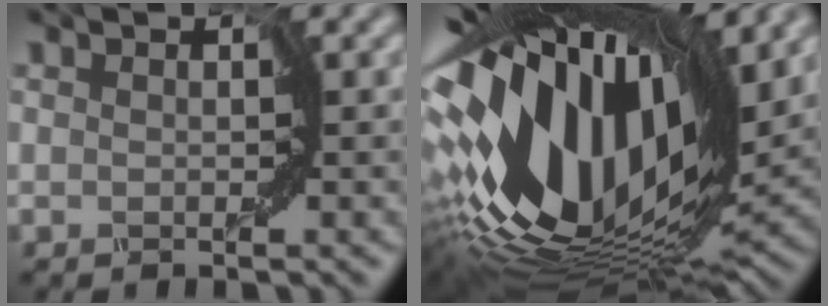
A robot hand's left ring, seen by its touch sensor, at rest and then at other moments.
{"total": 16.7, "force": [2.8, 7.7, 14.5], "torque": [-0.280, 0.009, 0.041]}